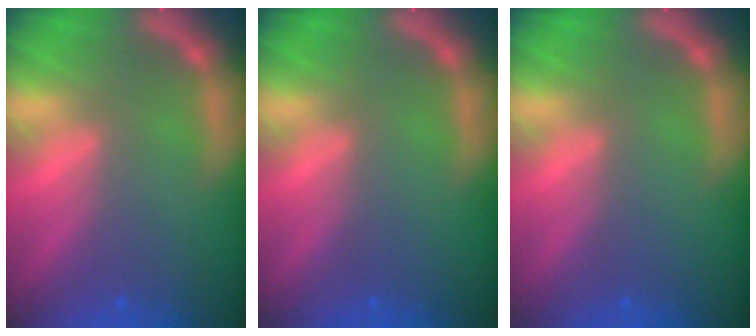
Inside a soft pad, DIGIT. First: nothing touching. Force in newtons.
{"total": 0.0}
{"total": 0.0}